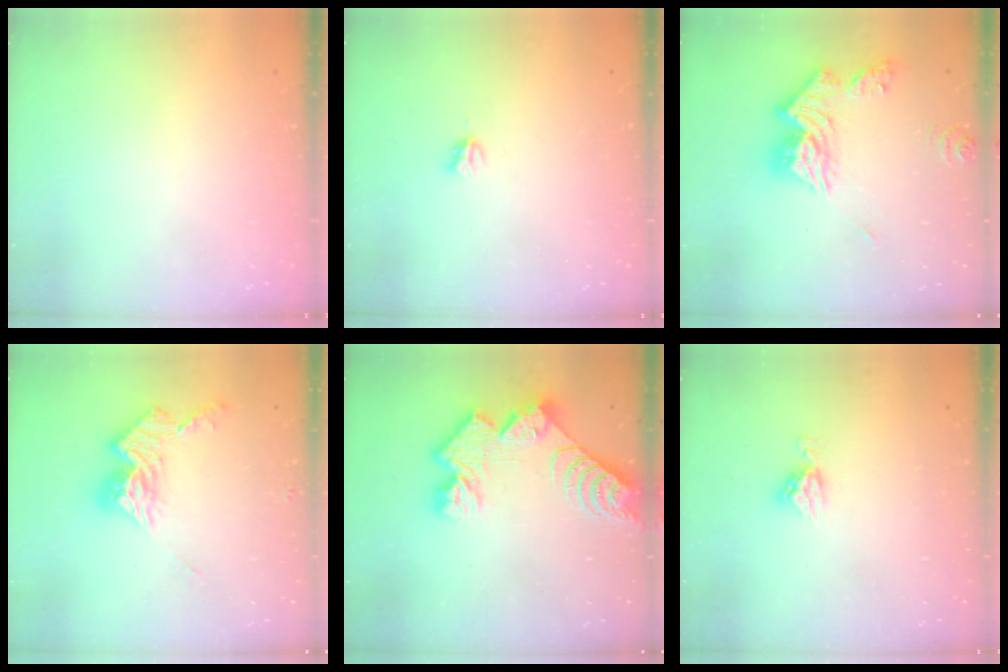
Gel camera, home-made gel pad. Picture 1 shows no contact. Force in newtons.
{"total": 2.2, "press": 2.2, "slide": 0.3}
{"total": 15.2, "press": 15.1, "slide": 1.6}
{"total": 12.8, "press": 12.7, "slide": 1.1}
{"total": 11.5, "press": 11.4, "slide": 1.0}
{"total": 6.4, "press": 6.4, "slide": 0.4}